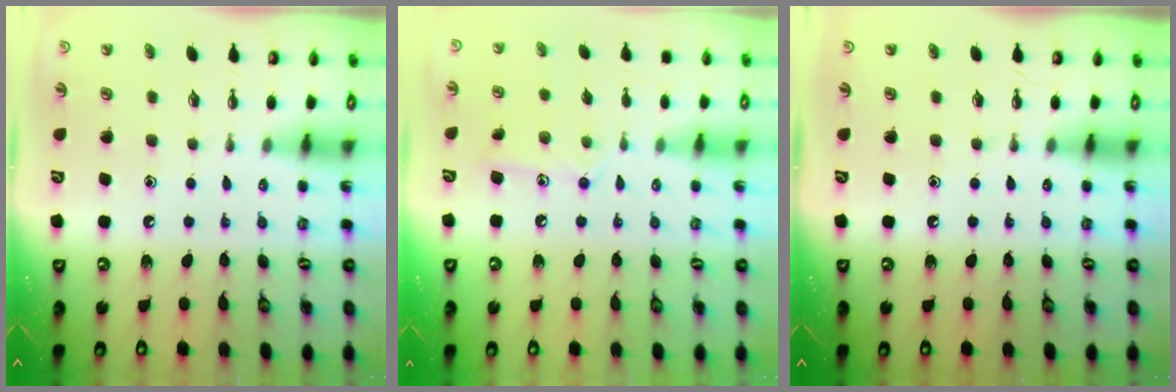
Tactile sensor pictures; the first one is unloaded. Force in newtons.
{"total": 8.7, "press": 8.6, "slide": 0.6}
{"total": 0.0}